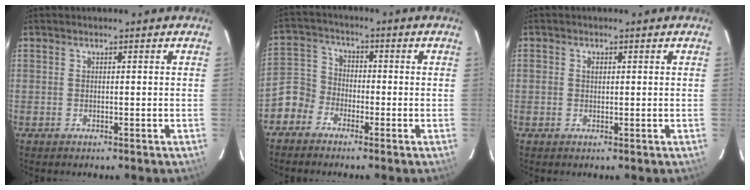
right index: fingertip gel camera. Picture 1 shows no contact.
{"total": 6.1, "force": [-3.7, 4.7, 0.9], "torque": [-0.021, 0.023, -0.088]}
{"total": 1.1, "force": [0.2, 0.9, 0.6], "torque": [-0.009, 0.004, 0.002]}